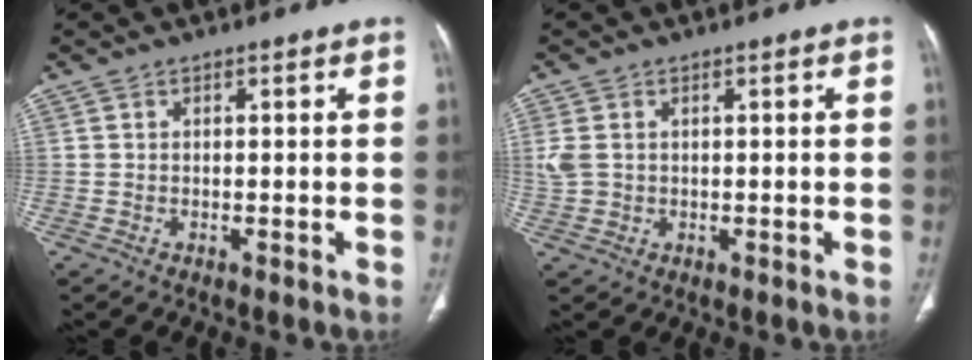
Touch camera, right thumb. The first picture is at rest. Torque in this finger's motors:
{"motor_torque": [0.14, -0.06, 0.16, 0.62, -0.06]}